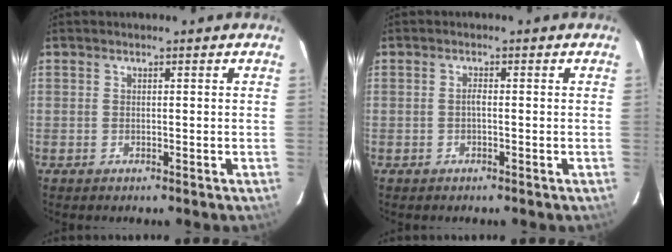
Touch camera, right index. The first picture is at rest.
{"total": 0.8, "force": [-0.3, 0.2, 0.7], "torque": [-0.013, 0.005, -0.007]}